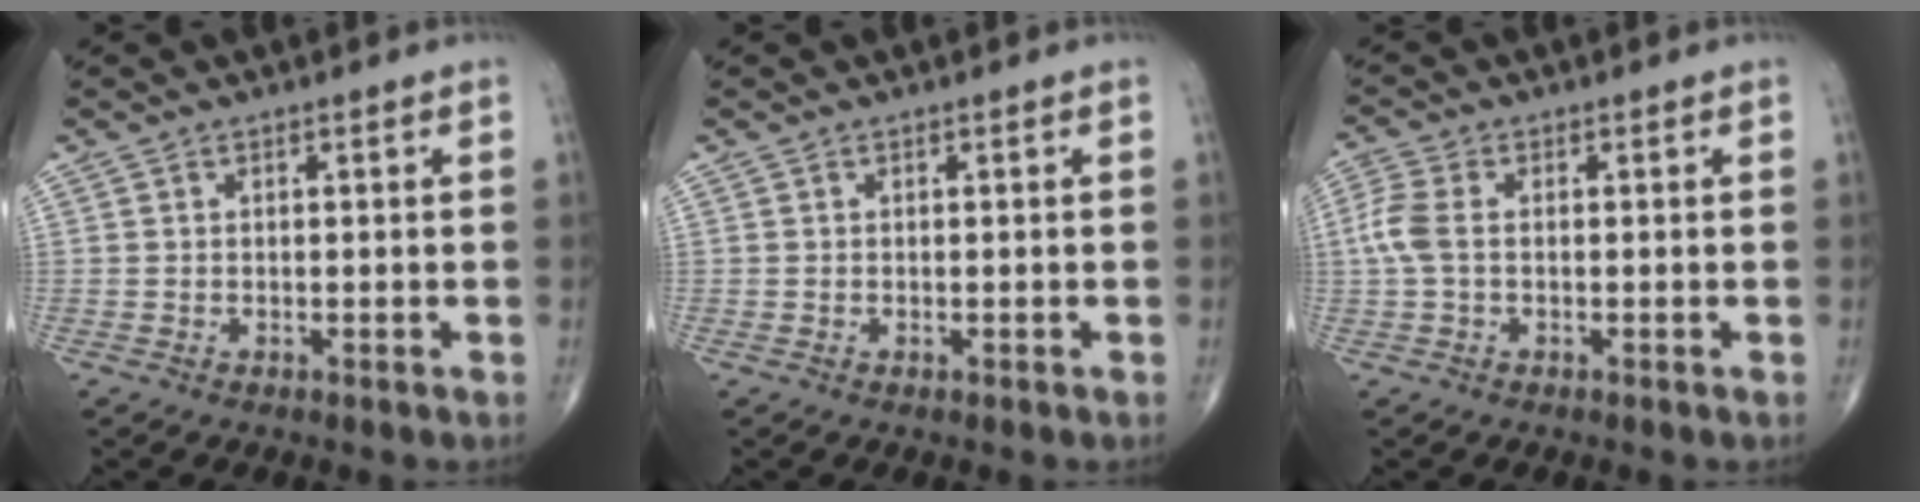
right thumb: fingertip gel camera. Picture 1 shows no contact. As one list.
[{"total": 0.0}, {"total": 4.8, "force": [0.0, 2.8, 3.9], "torque": [-0.113, 0.011, -0.006]}]